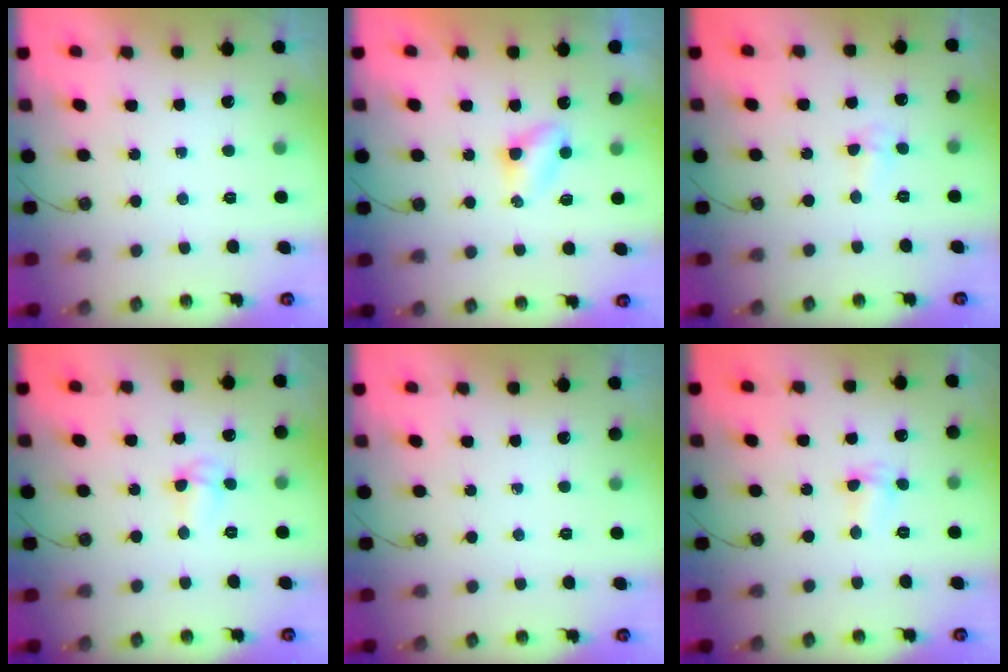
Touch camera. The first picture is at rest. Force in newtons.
{"total": 3.9, "press": 3.9, "slide": 0.5}
{"total": 3.0, "press": 2.8, "slide": 1.1}
{"total": 3.5, "press": 3.4, "slide": 1.0}
{"total": 0.0}
{"total": 2.1, "press": 2.0, "slide": 0.5}